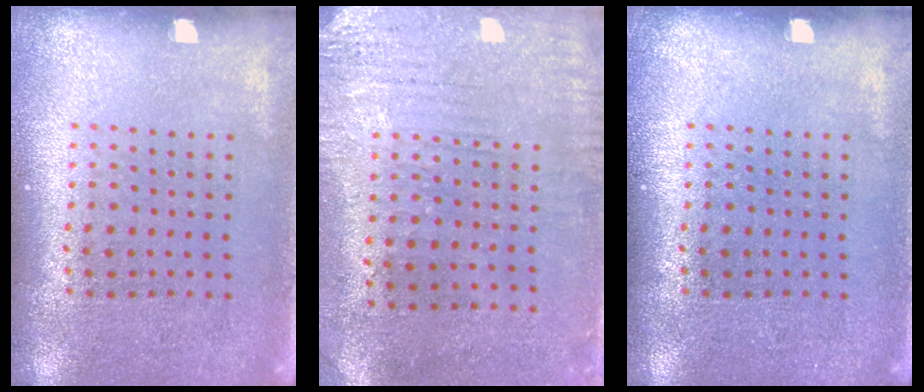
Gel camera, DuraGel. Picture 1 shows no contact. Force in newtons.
{"total": 3.2, "press": 2.5, "slide": 1.9}
{"total": 0.0}